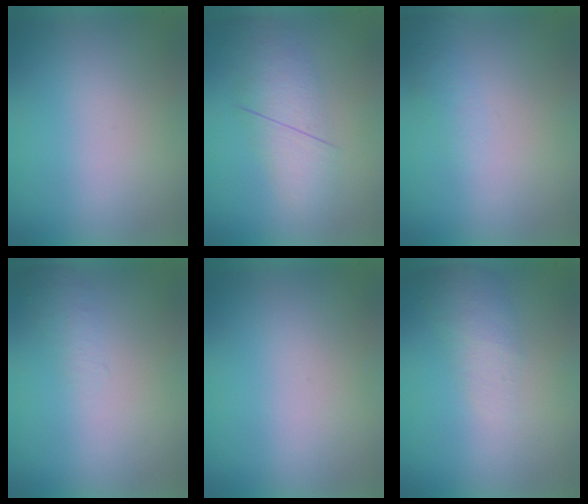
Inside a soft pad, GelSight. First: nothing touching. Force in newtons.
{"total": 2.8}
{"total": 1.2}
{"total": 1.0}
{"total": 0.0}
{"total": 2.2}